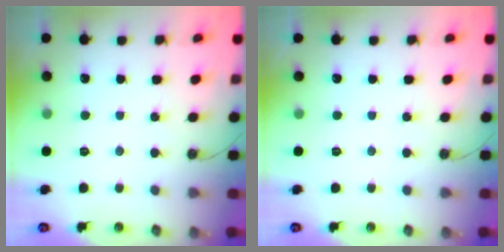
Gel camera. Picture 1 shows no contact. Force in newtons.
{"total": 0.0}